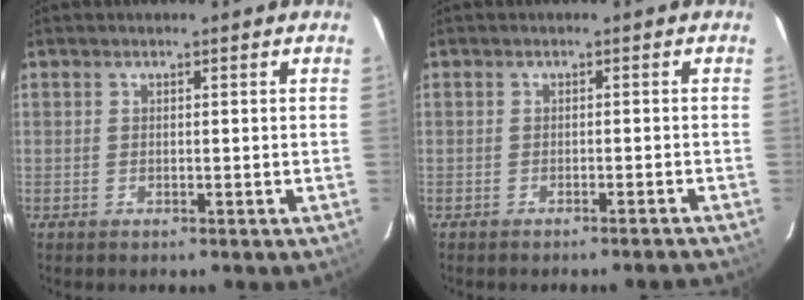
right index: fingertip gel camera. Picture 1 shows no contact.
{"total": 2.7, "force": [-2.5, -0.3, 0.7], "torque": [-0.012, 0.007, -0.026]}